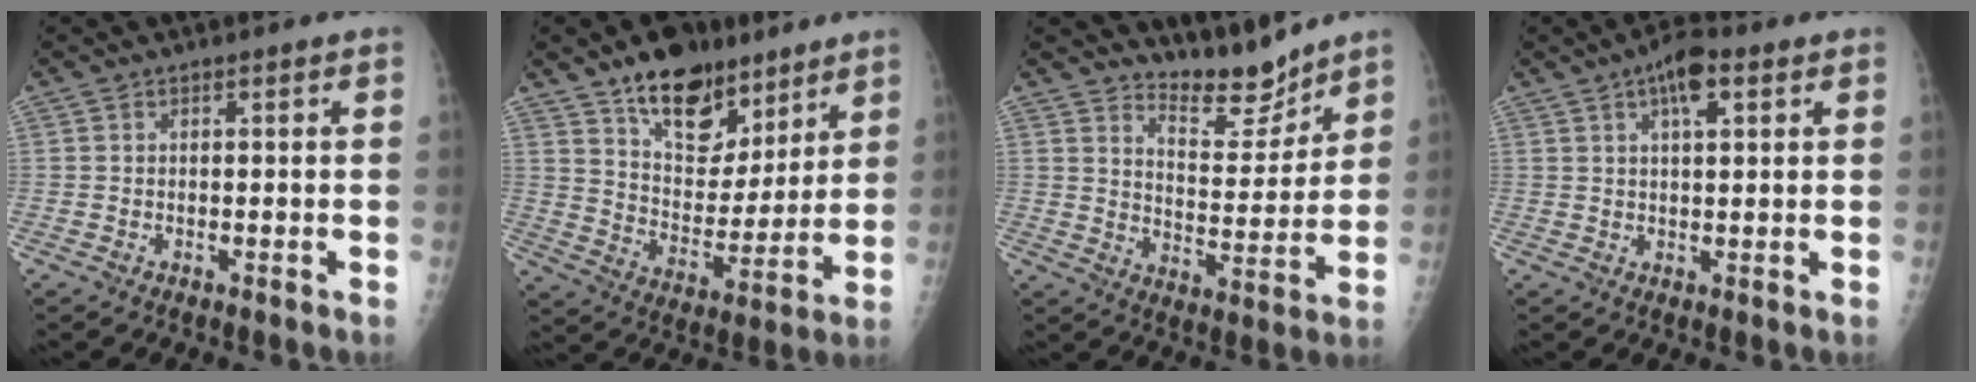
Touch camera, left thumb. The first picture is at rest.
{"total": 16.3, "force": [11.0, 9.2, 7.9], "torque": [-0.071, -0.066, 0.186]}
{"total": 8.8, "force": [8.3, 2.3, 1.7], "torque": [0.003, -0.075, 0.148]}
{"total": 6.4, "force": [3.0, 2.5, 5.1], "torque": [-0.072, 0.001, 0.043]}